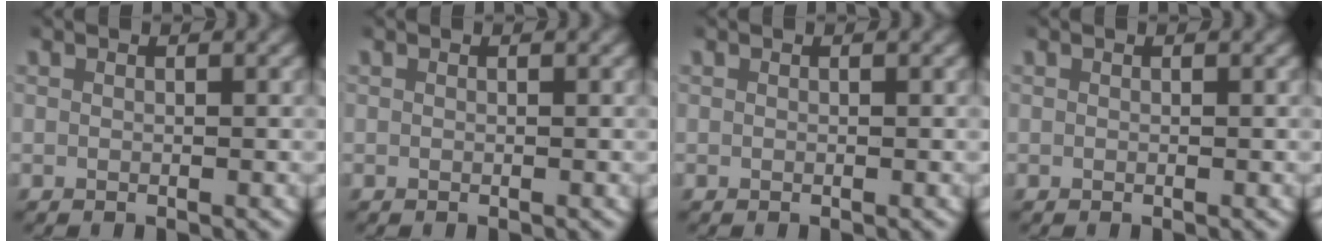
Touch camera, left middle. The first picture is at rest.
{"total": 0.0}
{"total": 0.0}
{"total": 0.0}